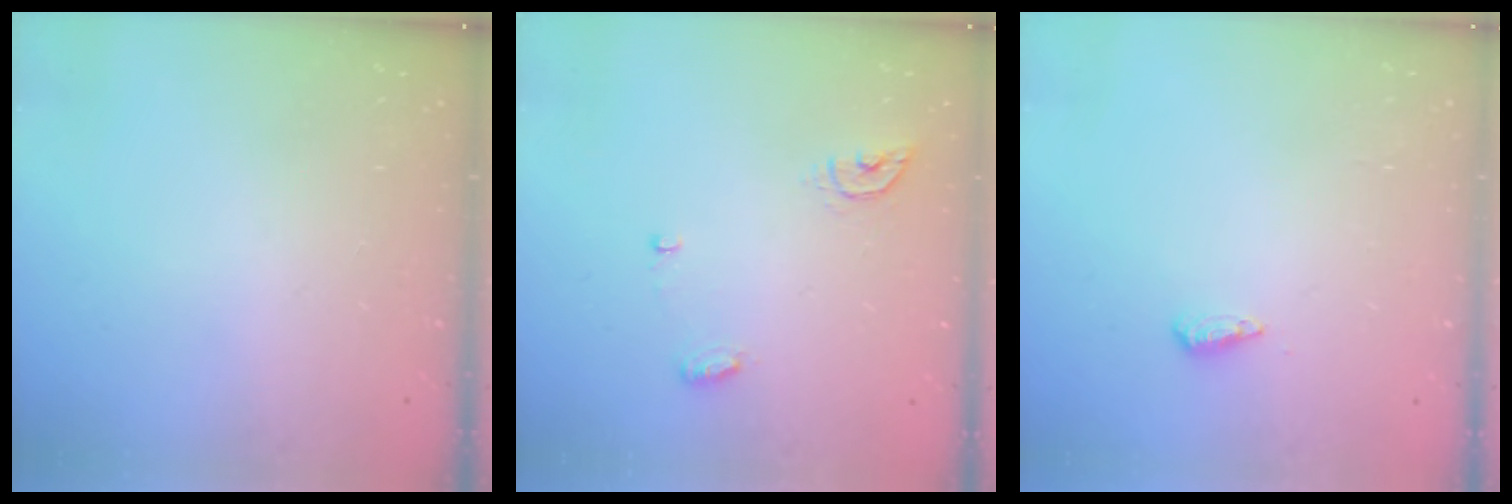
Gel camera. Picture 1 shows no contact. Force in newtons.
{"total": 5.5, "press": 5.5, "slide": 0.5}
{"total": 5.3, "press": 5.2, "slide": 1.1}